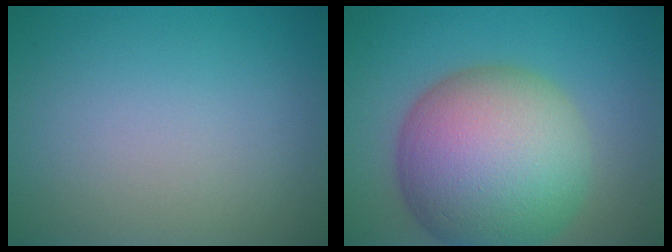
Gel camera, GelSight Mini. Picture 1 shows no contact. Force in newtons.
{"total": 14.2, "press": 14.2, "slide": 0.5}